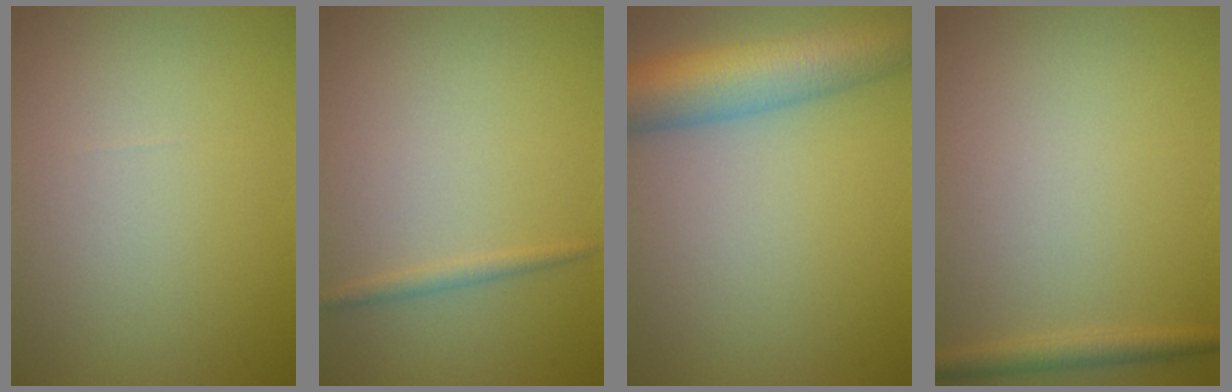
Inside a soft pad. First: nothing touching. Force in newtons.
{"total": 0.9, "press": 0.9, "slide": 0.0}
{"total": 8.2, "press": 8.2, "slide": 0.3}
{"total": 1.5, "press": 1.5, "slide": 0.1}